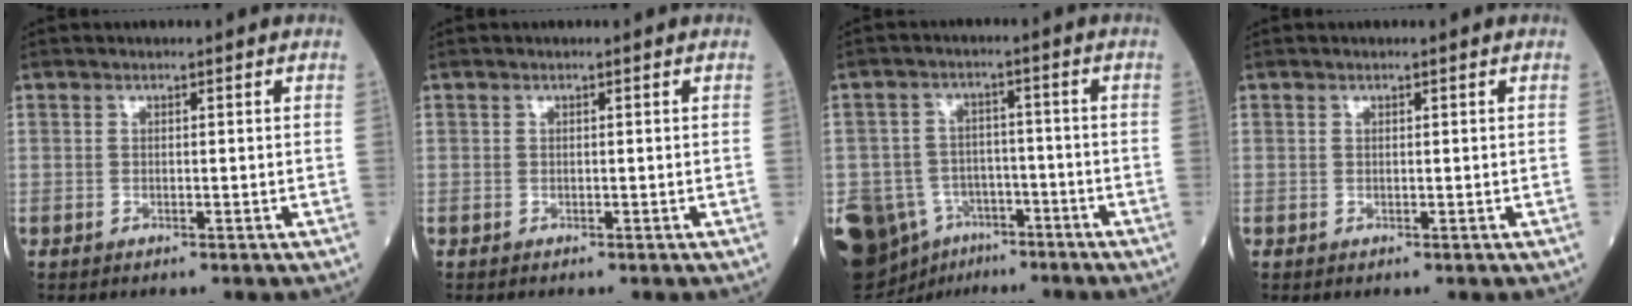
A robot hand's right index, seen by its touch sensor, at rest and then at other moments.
{"total": 0.0}
{"total": 19.8, "force": [-9.9, 15.0, 8.2], "torque": [-0.227, 0.019, -0.143]}
{"total": 0.0}